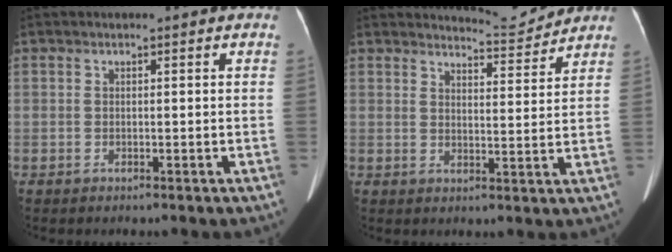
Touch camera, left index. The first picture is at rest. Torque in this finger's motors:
{"motor_torque": [0.73, -1.20, 0.13, 0.01]}